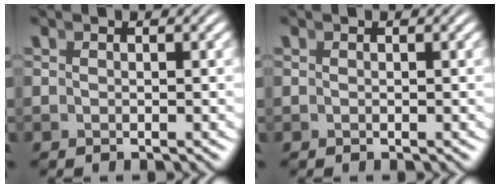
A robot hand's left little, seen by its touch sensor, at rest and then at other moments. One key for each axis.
{"total": 0.0}